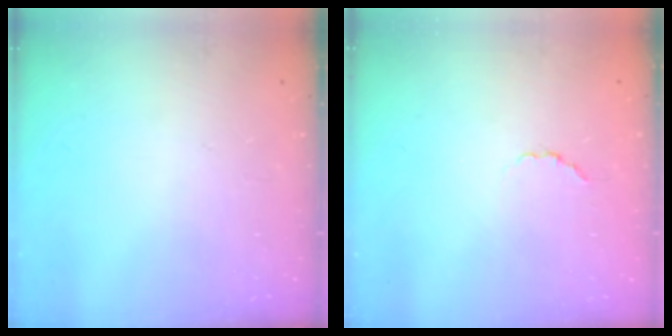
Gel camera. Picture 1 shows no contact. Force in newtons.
{"total": 2.2, "press": 2.0, "slide": 0.8}